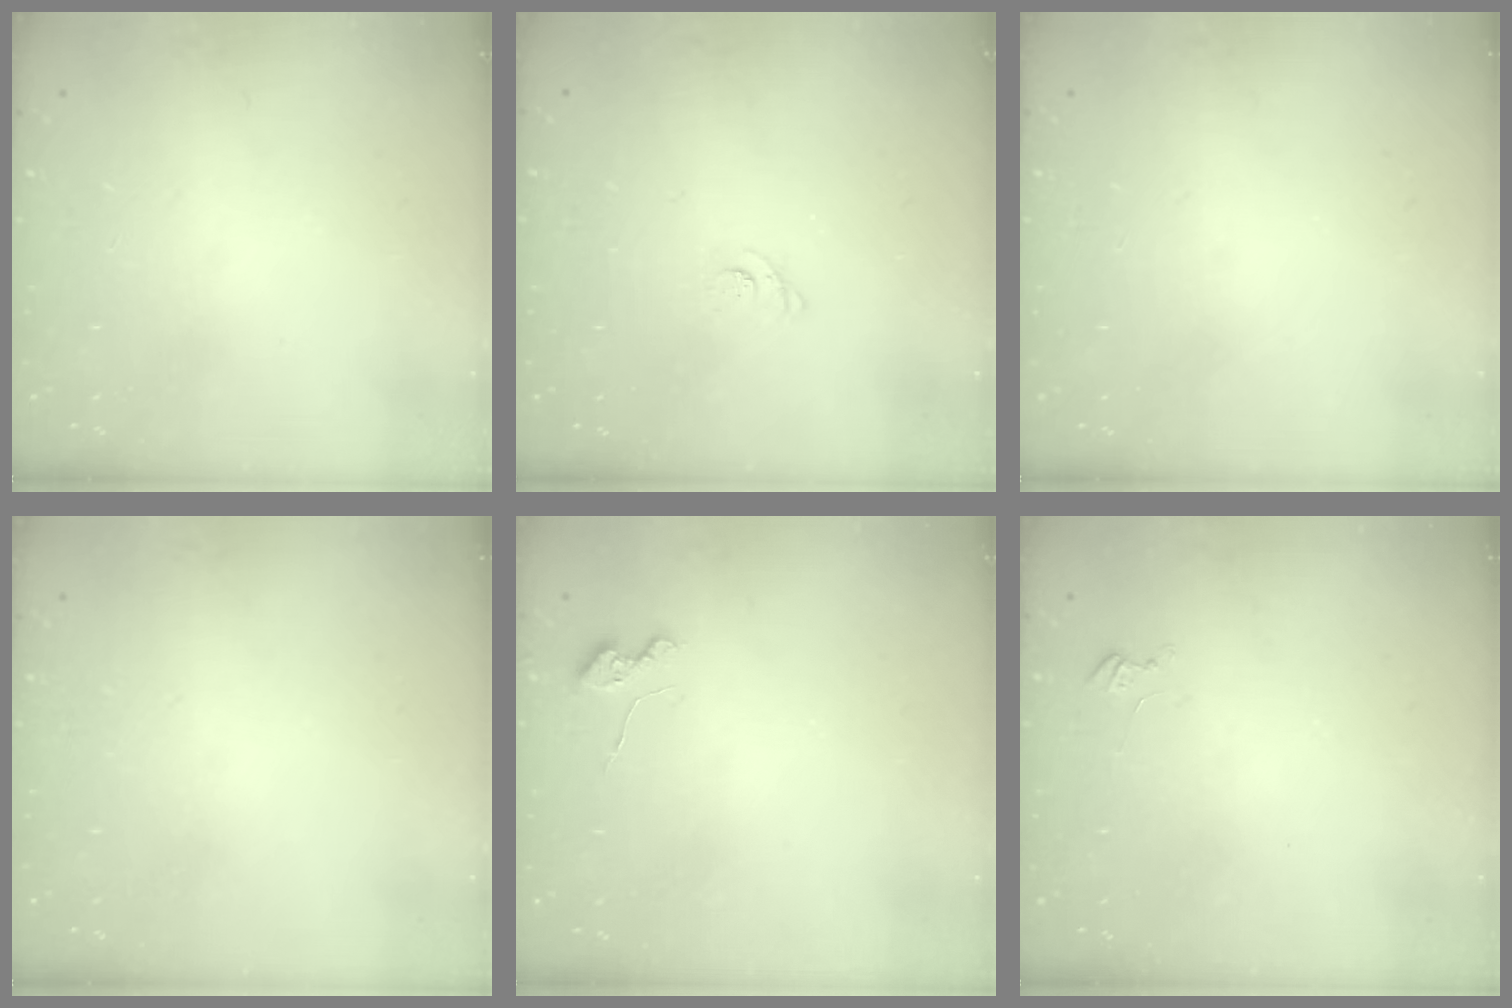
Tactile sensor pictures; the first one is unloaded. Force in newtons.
{"total": 2.2, "press": 2.2, "slide": 0.3}
{"total": 0.0}
{"total": 0.0}
{"total": 3.7, "press": 3.7, "slide": 0.4}
{"total": 2.7, "press": 2.7, "slide": 0.3}